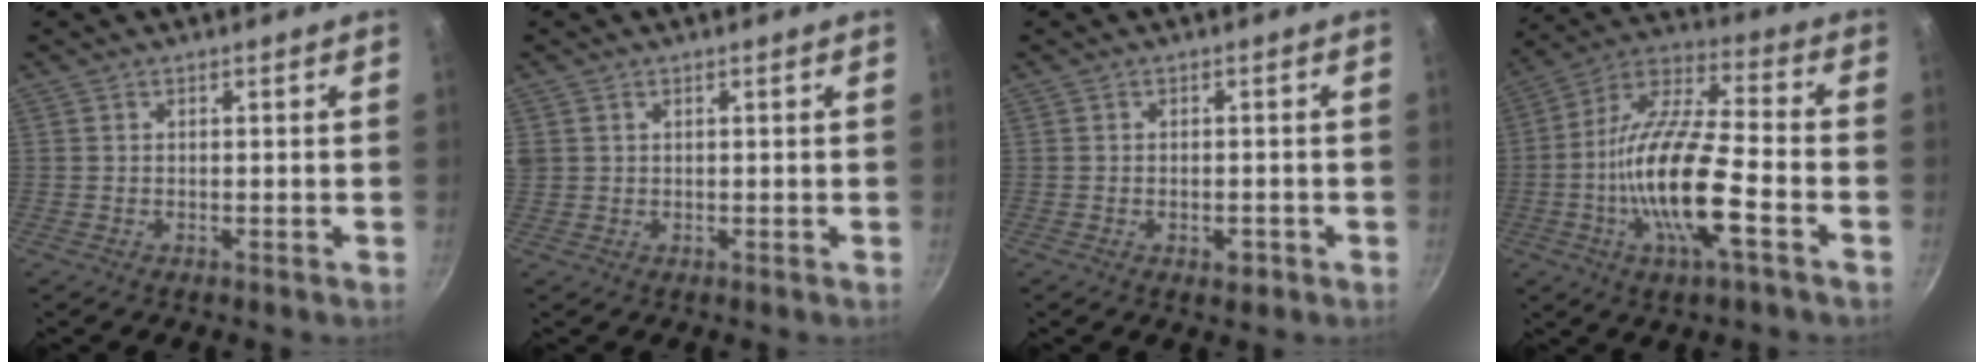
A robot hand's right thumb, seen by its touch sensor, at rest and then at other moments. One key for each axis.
{"total": 2.0, "fx": 0.8, "fy": 1.6, "fz": 0.8, "tx": -0.013, "ty": 0.005, "tz": 0.018}
{"total": 2.6, "fx": -1.1, "fy": 1.4, "fz": 1.8, "tx": -0.020, "ty": 0.006, "tz": -0.015}
{"total": 18.6, "fx": -5.3, "fy": 5.3, "fz": 17.0, "tx": -0.322, "ty": 0.031, "tz": -0.116}